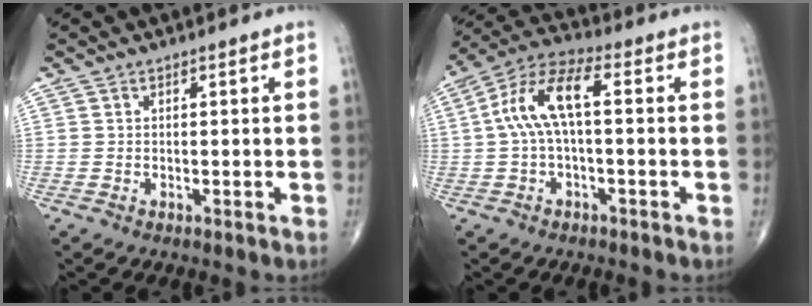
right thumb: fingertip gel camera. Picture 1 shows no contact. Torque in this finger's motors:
{"motor_torque": [-0.29, 0.58, 0.17, -0.04, 0.27]}